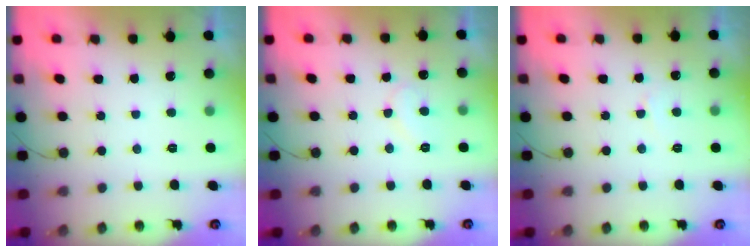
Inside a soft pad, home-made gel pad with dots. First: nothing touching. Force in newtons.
{"total": 7.9, "press": 7.9, "slide": 0.5}
{"total": 3.0, "press": 3.0, "slide": 0.3}